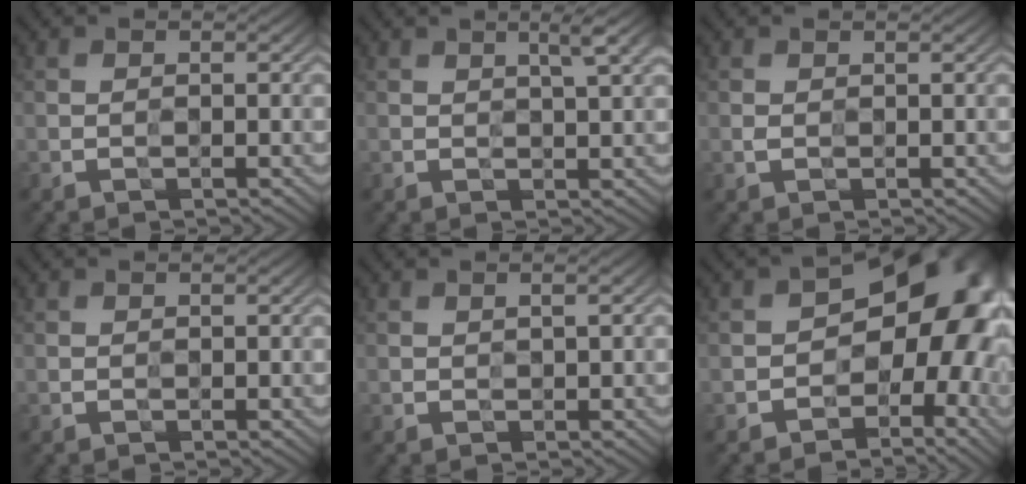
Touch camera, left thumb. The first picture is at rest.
{"total": 2.0, "force": [1.3, 0.1, 1.5], "torque": [-0.022, 0.002, 0.024]}
{"total": 0.0}
{"total": 0.0}
{"total": 0.5, "force": [0.4, 0.1, 0.3], "torque": [0.000, 0.001, 0.006]}
{"total": 12.6, "force": [-1.1, 8.7, 9.1], "torque": [-0.077, 0.009, -0.031]}